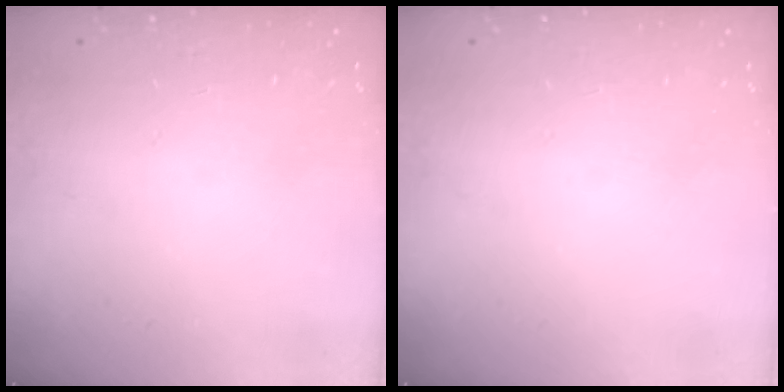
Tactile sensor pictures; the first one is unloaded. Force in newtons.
{"total": 0.0}